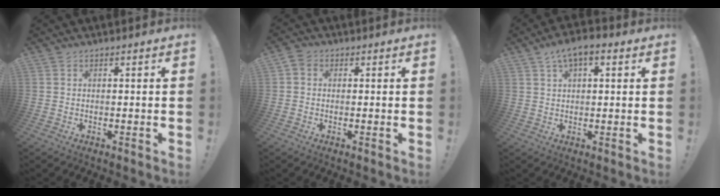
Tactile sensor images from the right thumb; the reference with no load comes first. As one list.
[{"total": 1.8, "force": [-0.2, 1.5, 0.8], "torque": [-0.014, 0.004, -0.005]}, {"total": 6.4, "force": [3.1, 3.0, 4.8], "torque": [-0.083, -0.001, 0.056]}]